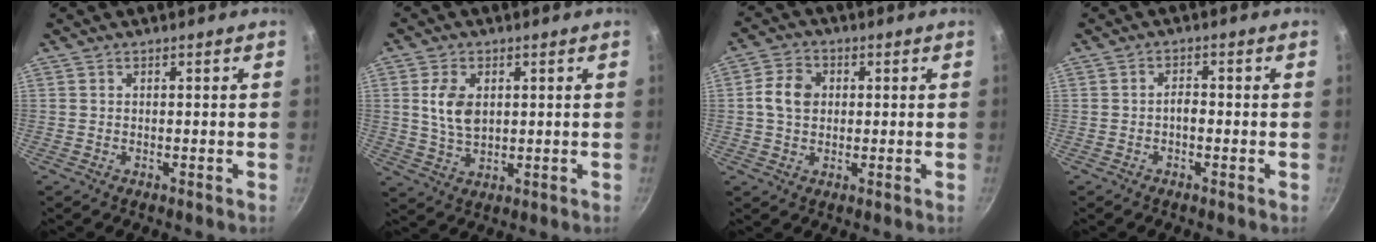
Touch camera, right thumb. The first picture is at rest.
{"total": 7.1, "force": [1.5, 4.6, 5.2], "torque": [-0.092, -0.007, 0.030]}
{"total": 6.5, "force": [0.7, 5.1, 3.9], "torque": [-0.058, 0.011, 0.003]}
{"total": 1.9, "force": [-0.7, 0.9, 1.5], "torque": [-0.021, 0.011, -0.015]}